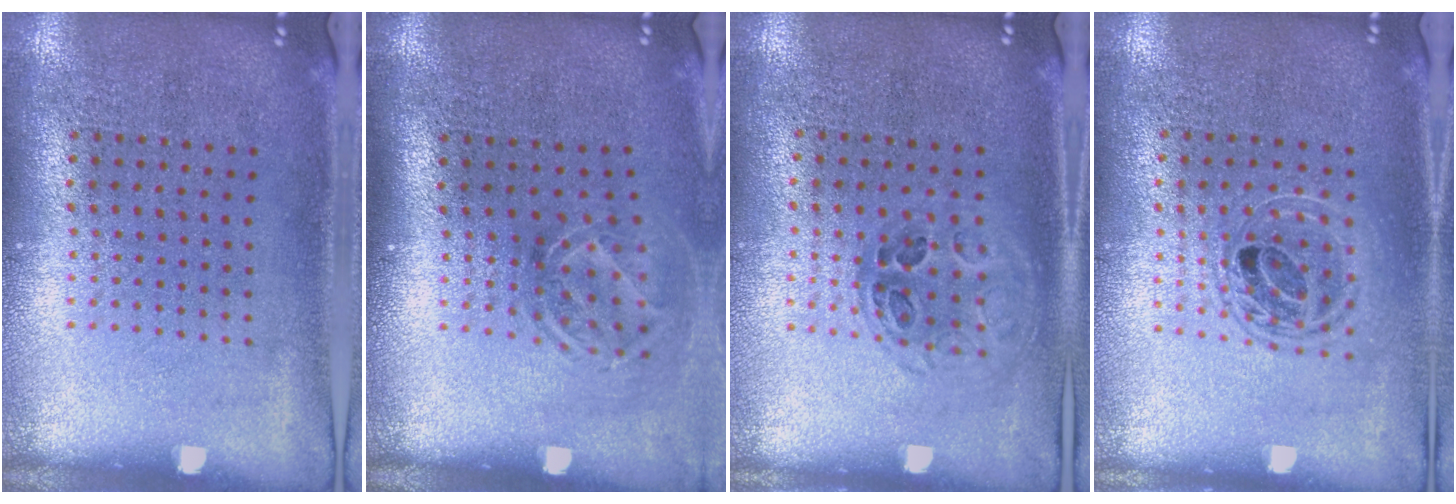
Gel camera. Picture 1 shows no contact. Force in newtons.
{"total": 1.8, "press": 1.3, "slide": 1.3}
{"total": 1.0, "press": 0.9, "slide": 0.3}
{"total": 1.6, "press": 1.3, "slide": 0.8}